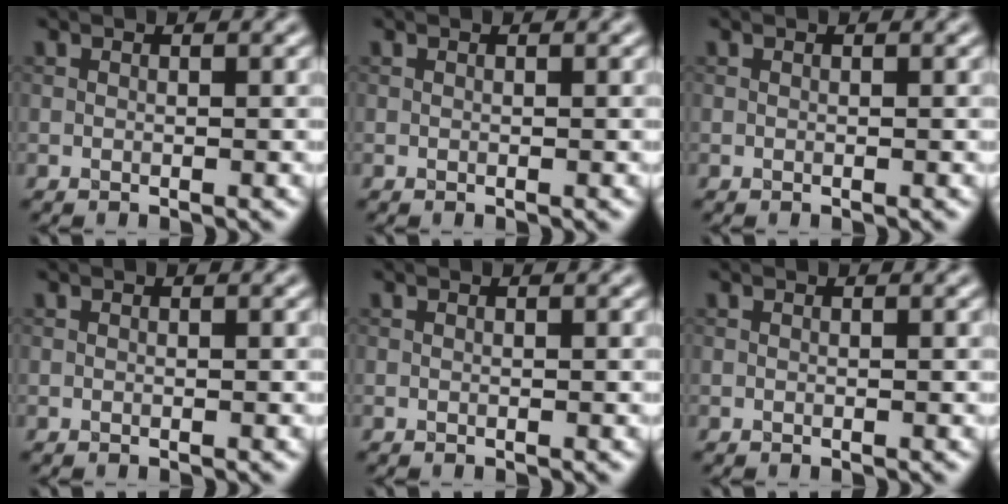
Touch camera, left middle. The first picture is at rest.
{"total": 0.0}
{"total": 0.0}
{"total": 0.0}
{"total": 0.0}
{"total": 0.0}